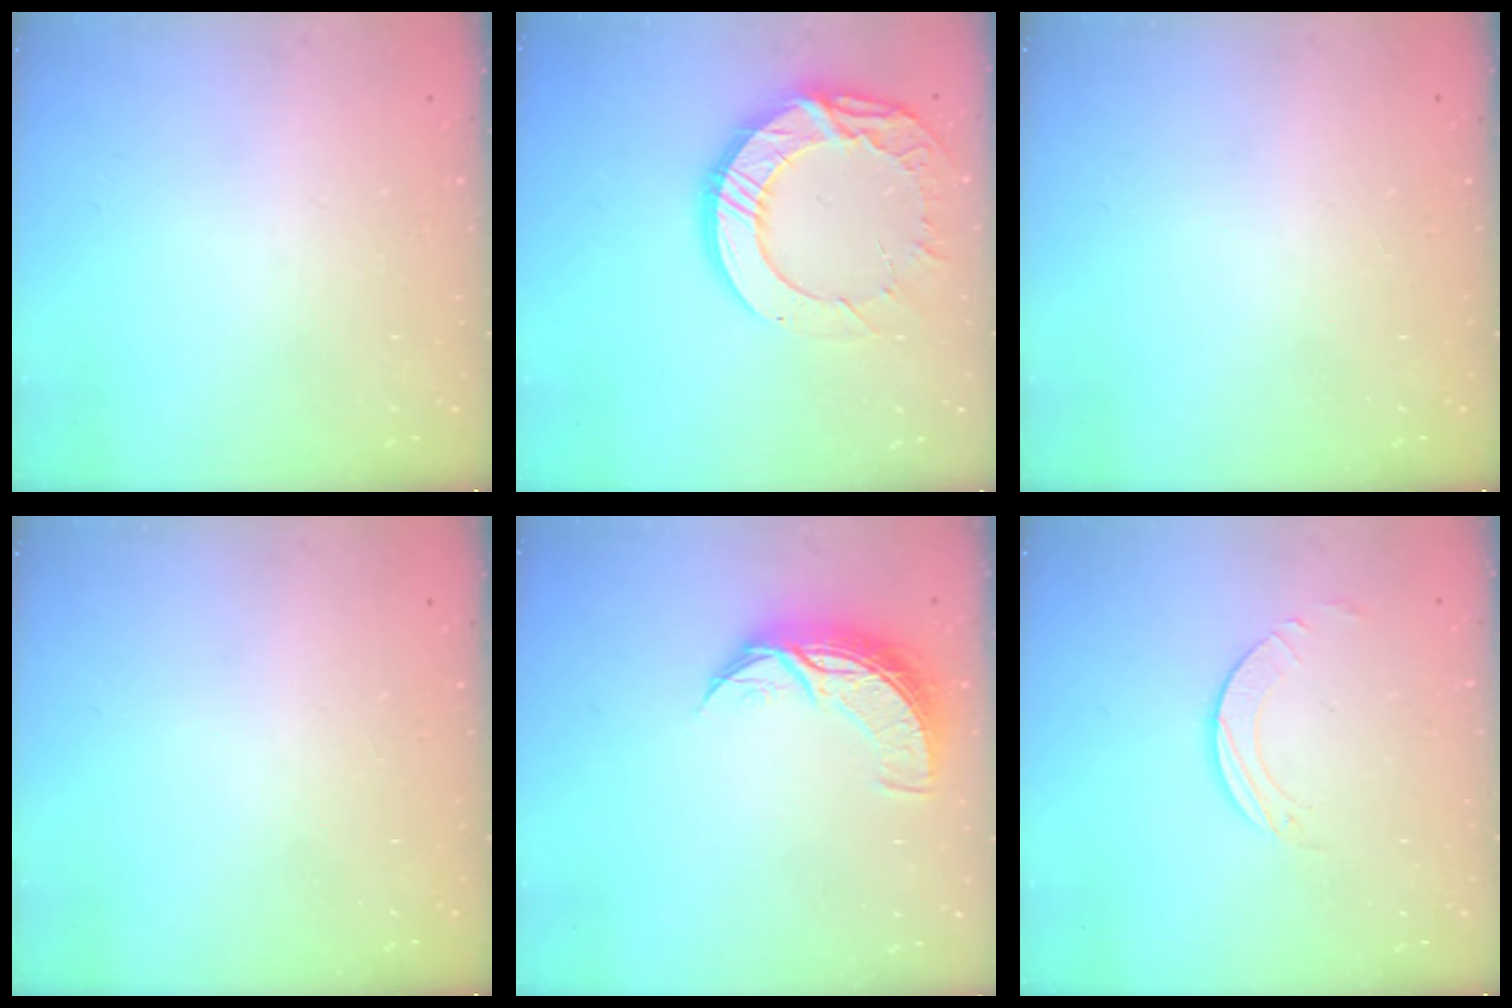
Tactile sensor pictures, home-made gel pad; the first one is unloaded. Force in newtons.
{"total": 17.6, "press": 17.5, "slide": 1.5}
{"total": 0.0}
{"total": 0.0}
{"total": 9.0, "press": 9.0, "slide": 0.6}
{"total": 1.9, "press": 1.9, "slide": 0.1}